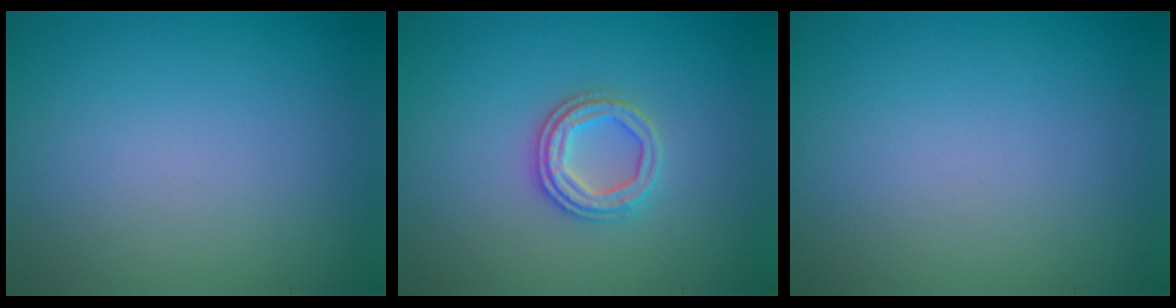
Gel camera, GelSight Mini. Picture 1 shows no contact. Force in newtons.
{"total": 2.8, "press": 2.6, "slide": 1.0}
{"total": 0.0}